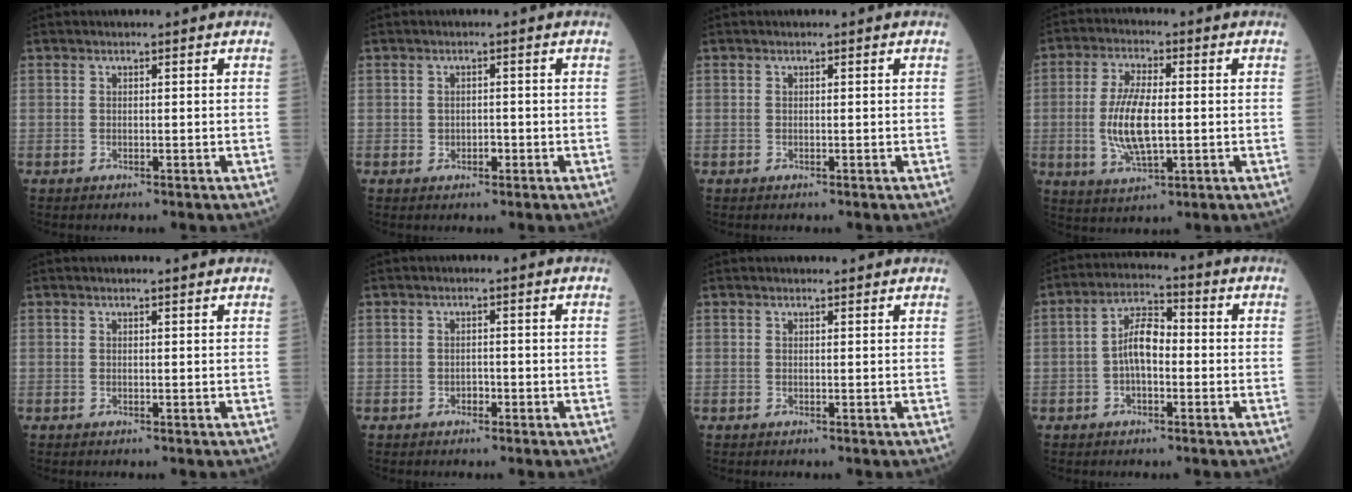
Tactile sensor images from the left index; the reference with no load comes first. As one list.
[{"total": 1.4, "force": [-0.5, 1.1, 0.7], "torque": [-0.009, 0.003, -0.005]}, {"total": 0.0}, {"total": 9.3, "force": [-0.6, 2.9, 8.8], "torque": [-0.189, -0.004, -0.010]}, {"total": 0.9, "force": [0.9, -0.2, 0.1], "torque": [-0.009, -0.004, 0.011]}, {"total": 1.0, "force": [-0.6, 0.7, 0.5], "torque": [-0.003, 0.004, -0.011]}, {"total": 1.1, "force": [1.1, 0.1, 0.1], "torque": [-0.008, 0.004, 0.013]}, {"total": 6.4, "force": [-0.7, 2.8, 5.7], "torque": [-0.115, 0.022, -0.020]}]